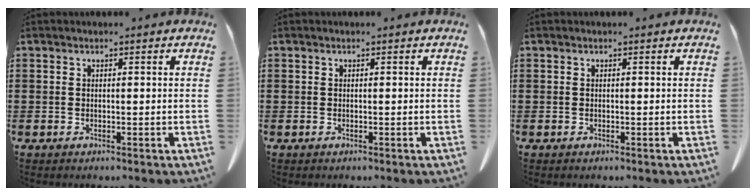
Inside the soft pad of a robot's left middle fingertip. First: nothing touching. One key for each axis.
{"total": 0.0}
{"total": 0.0}